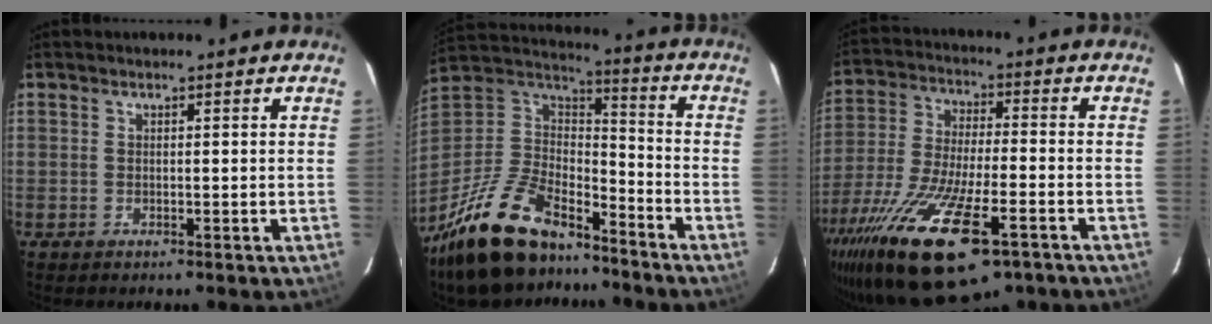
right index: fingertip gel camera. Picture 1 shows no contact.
{"total": 24.7, "force": [-18.0, 10.6, 13.2], "torque": [-0.282, -0.007, -0.302]}
{"total": 25.4, "force": [-15.6, 8.3, 18.3], "torque": [-0.382, -0.072, -0.266]}